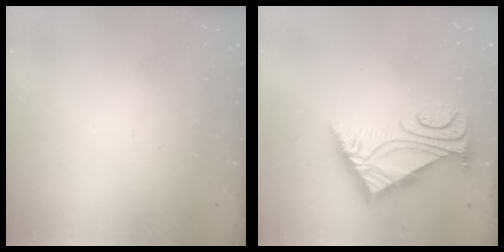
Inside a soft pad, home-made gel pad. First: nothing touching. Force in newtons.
{"total": 6.8, "press": 6.8, "slide": 0.5}